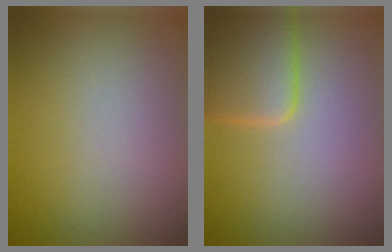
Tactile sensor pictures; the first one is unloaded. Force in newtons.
{"total": 4.4, "press": 4.4, "slide": 0.2}